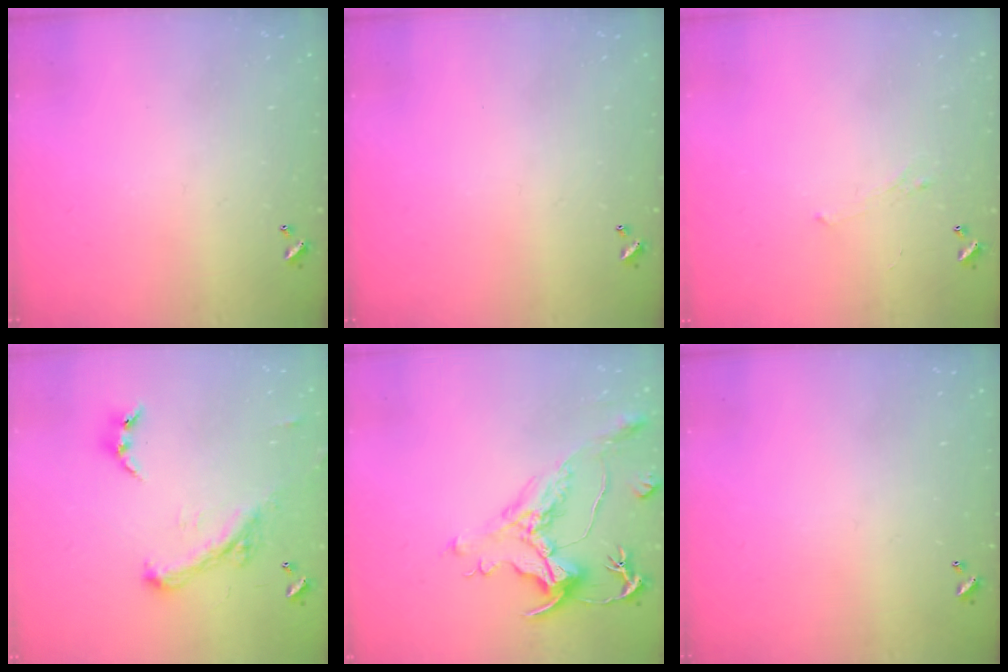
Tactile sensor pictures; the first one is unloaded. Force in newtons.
{"total": 0.0}
{"total": 0.9, "press": 0.7, "slide": 0.6}
{"total": 2.5, "press": 2.4, "slide": 0.5}
{"total": 1.4, "press": 0.7, "slide": 1.2}
{"total": 0.0}